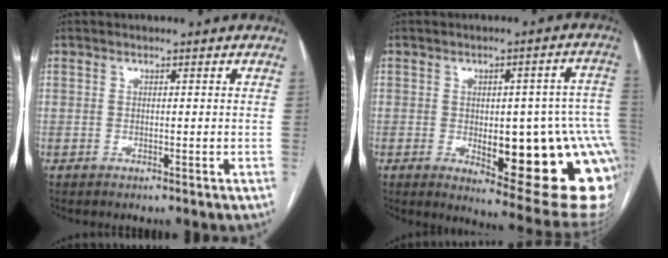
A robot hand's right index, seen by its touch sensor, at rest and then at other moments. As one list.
[{"total": 22.1, "force": [-4.9, 6.5, 20.6], "torque": [-0.164, 0.013, -0.038]}]